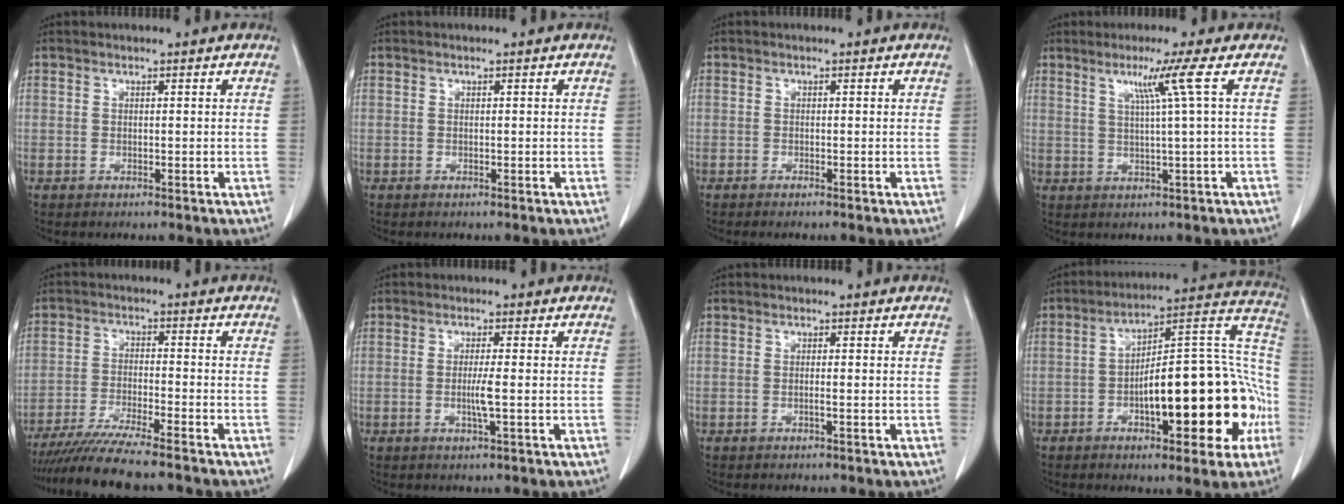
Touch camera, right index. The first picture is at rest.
{"total": 0.0}
{"total": 0.9, "force": [-0.7, -0.1, 0.5], "torque": [-0.010, 0.000, -0.010]}
{"total": 4.9, "force": [1.8, -1.9, 4.1], "torque": [-0.080, -0.006, 0.037]}
{"total": 10.7, "force": [-9.2, -0.3, 5.5], "torque": [-0.083, -0.029, -0.151]}
{"total": 3.0, "force": [-0.5, -0.2, 2.9], "torque": [-0.059, -0.006, -0.010]}
{"total": 0.8, "force": [-0.2, -0.1, 0.8], "torque": [-0.016, 0.000, -0.004]}
{"total": 22.6, "force": [-5.6, 6.8, 20.8], "torque": [-0.248, 0.046, -0.067]}